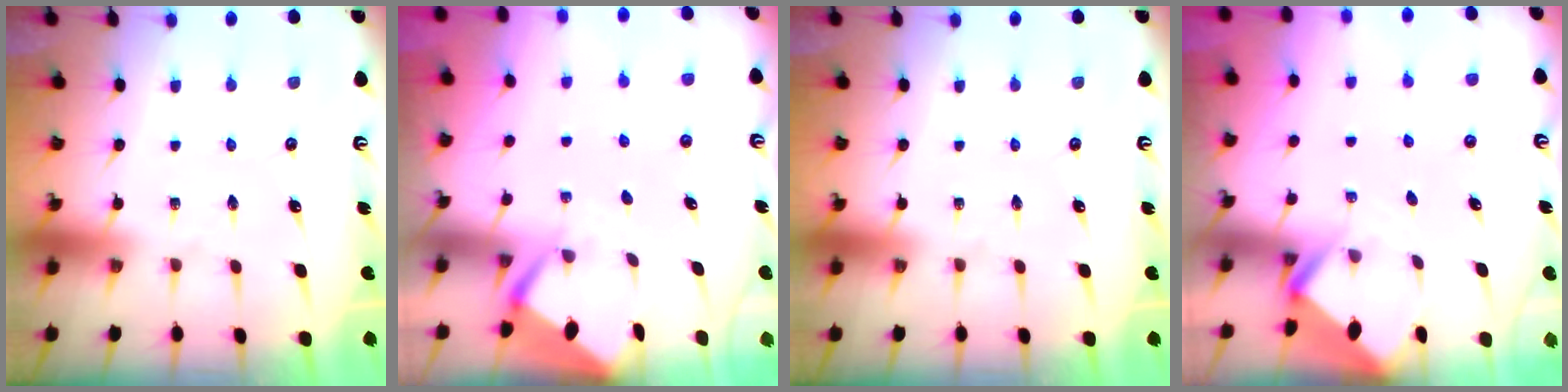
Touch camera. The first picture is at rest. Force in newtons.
{"total": 2.7, "press": 2.6, "slide": 0.4}
{"total": 0.0}
{"total": 2.6, "press": 2.6, "slide": 0.2}